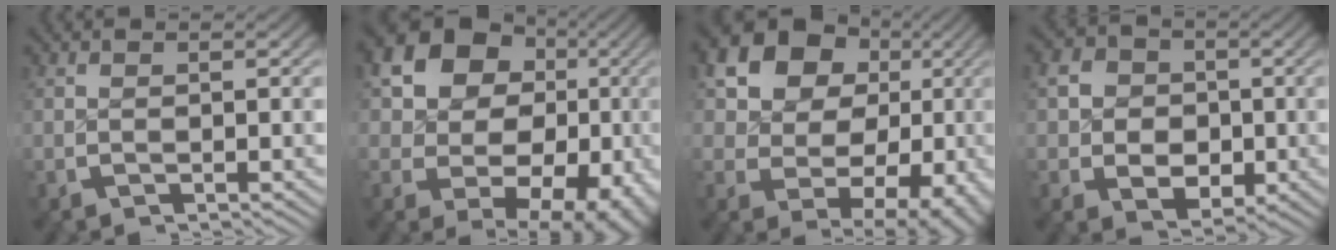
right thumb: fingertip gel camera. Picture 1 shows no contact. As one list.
[{"total": 14.5, "force": [1.6, 11.1, 9.2], "torque": [-0.183, -0.050, 0.051]}, {"total": 13.4, "force": [2.4, 10.5, 8.0], "torque": [-0.163, -0.043, 0.060]}, {"total": 7.2, "force": [0.5, 6.1, 3.9], "torque": [-0.065, -0.023, 0.014]}]